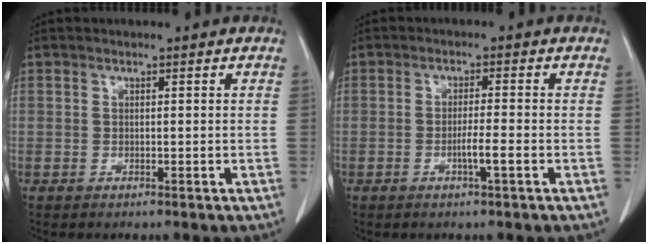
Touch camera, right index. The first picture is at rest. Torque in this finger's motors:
{"motor_torque": [0.41, -0.23, 0.29, 0.06]}